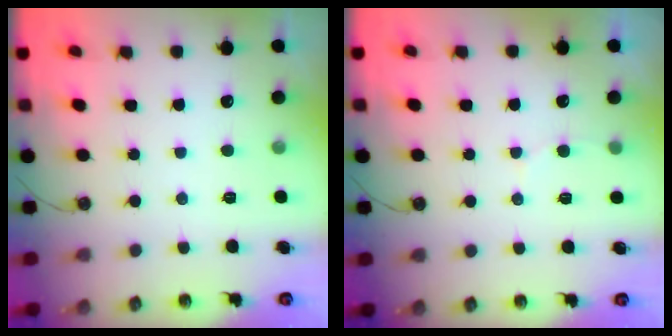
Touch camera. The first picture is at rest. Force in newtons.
{"total": 4.0, "press": 4.0, "slide": 0.5}